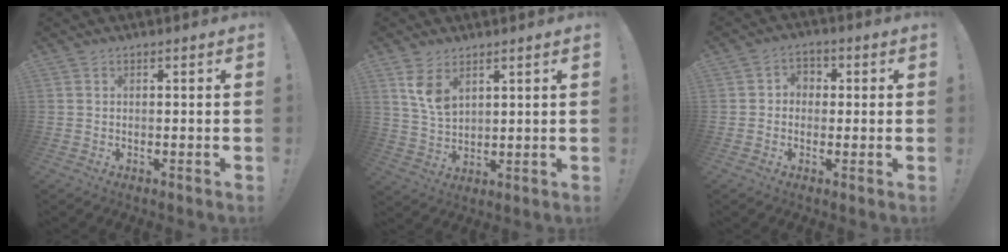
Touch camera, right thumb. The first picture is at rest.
{"total": 7.7, "force": [4.5, 4.2, 4.5], "torque": [-0.072, -0.023, 0.084]}
{"total": 4.0, "force": [-0.2, 3.7, 1.4], "torque": [-0.019, 0.007, -0.003]}